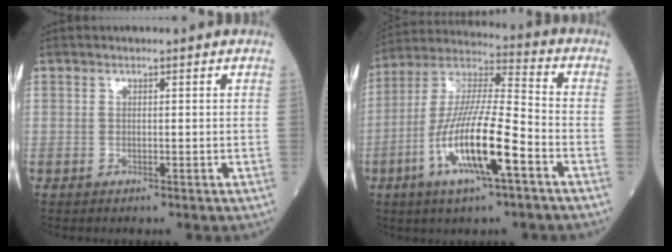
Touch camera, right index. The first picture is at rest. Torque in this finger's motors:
{"motor_torque": [1.72, -0.42, 1.04, 0.21]}